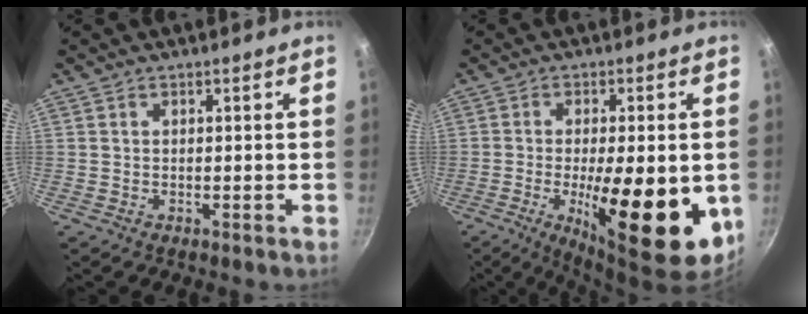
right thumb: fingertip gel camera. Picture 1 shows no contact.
{"total": 19.1, "force": [-4.3, 6.2, 17.5], "torque": [-0.247, -0.003, -0.055]}